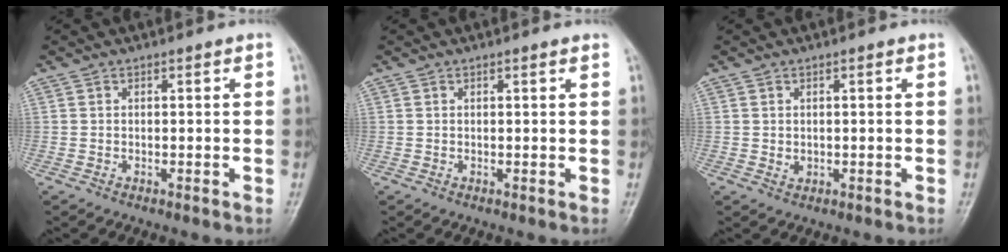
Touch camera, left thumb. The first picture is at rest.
{"total": 1.1, "force": [0.8, 0.0, 0.7], "torque": [-0.007, 0.003, 0.009]}
{"total": 1.3, "force": [0.1, 1.0, 0.9], "torque": [-0.010, -0.001, 0.007]}